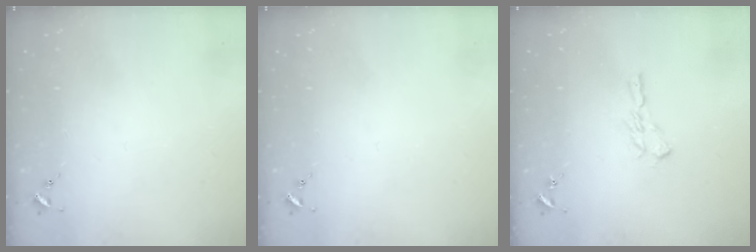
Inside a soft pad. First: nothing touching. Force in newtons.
{"total": 0.0}
{"total": 5.7, "press": 5.7, "slide": 0.4}